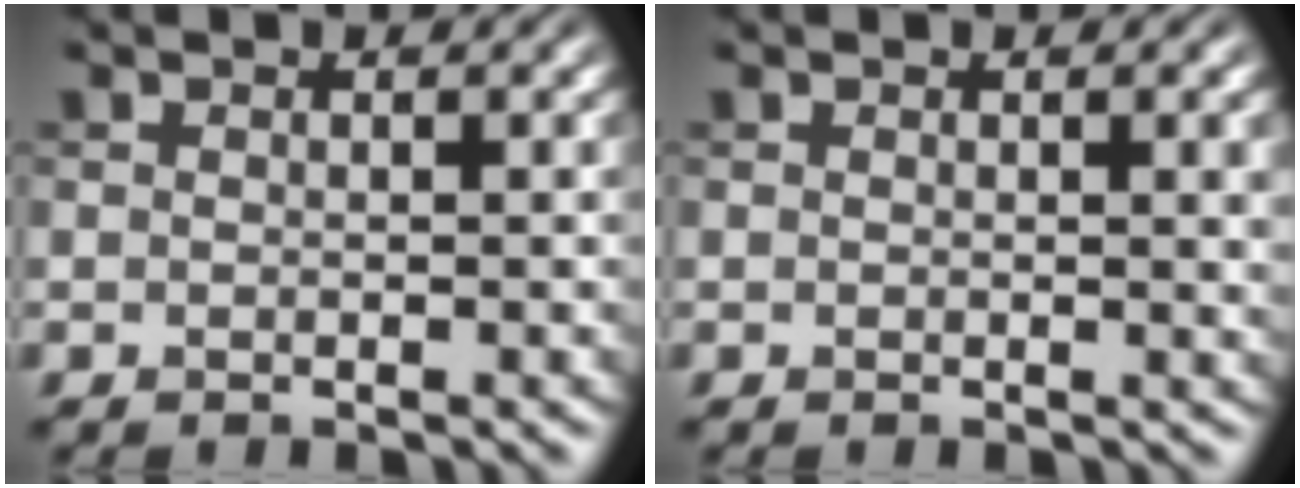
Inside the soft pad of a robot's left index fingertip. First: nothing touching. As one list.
[{"total": 2.0, "force": [0.4, 0.5, 1.9], "torque": [-0.016, 0.000, 0.003]}]